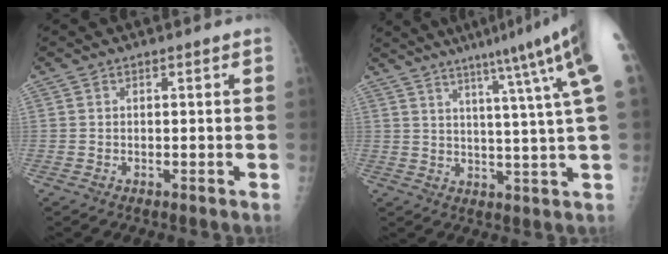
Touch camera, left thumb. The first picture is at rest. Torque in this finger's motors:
{"motor_torque": [2.93, 2.08, 1.95, -0.82, 0.19]}